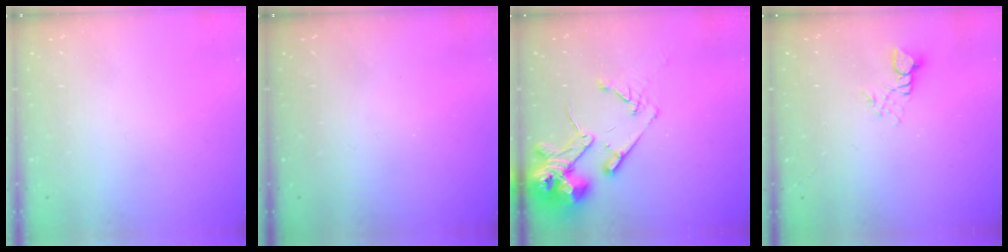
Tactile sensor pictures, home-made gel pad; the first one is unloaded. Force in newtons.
{"total": 0.0}
{"total": 13.9, "press": 13.8, "slide": 1.8}
{"total": 3.4, "press": 3.4, "slide": 0.3}